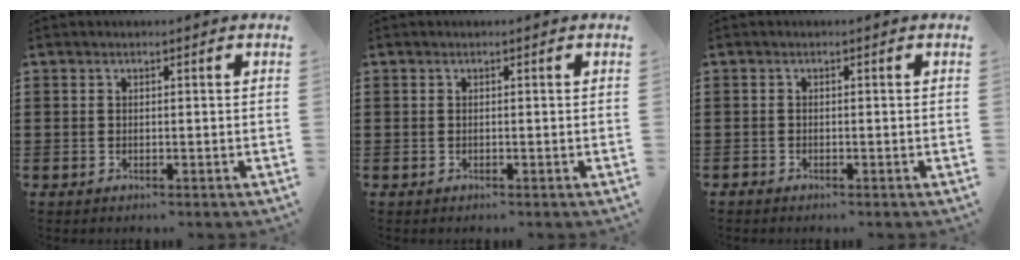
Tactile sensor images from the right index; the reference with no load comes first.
{"total": 0.0}
{"total": 0.6, "force": [-0.6, 0.2, 0.0], "torque": [-0.001, 0.000, -0.012]}